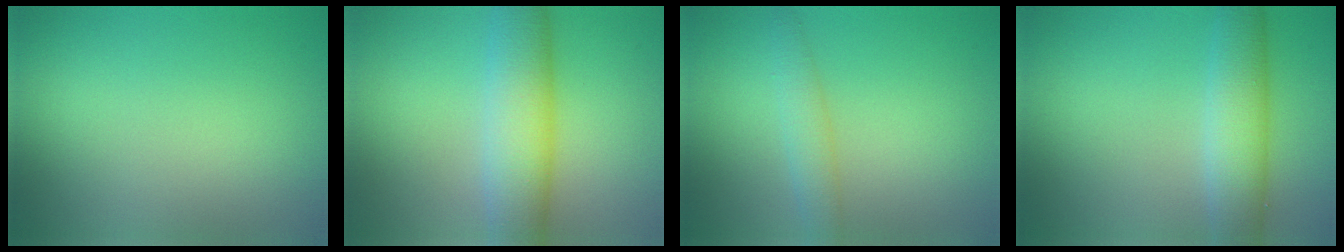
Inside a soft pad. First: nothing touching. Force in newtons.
{"total": 7.0, "press": 7.0, "slide": 0.1}
{"total": 2.3, "press": 2.3, "slide": 0.0}
{"total": 4.8, "press": 4.8, "slide": 0.1}